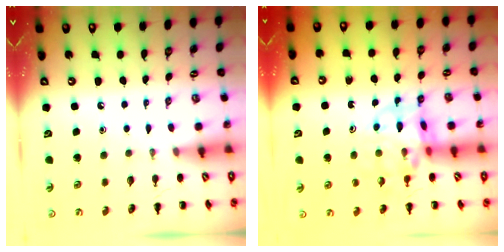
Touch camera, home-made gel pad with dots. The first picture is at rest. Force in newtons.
{"total": 12.8, "press": 12.4, "slide": 3.1}